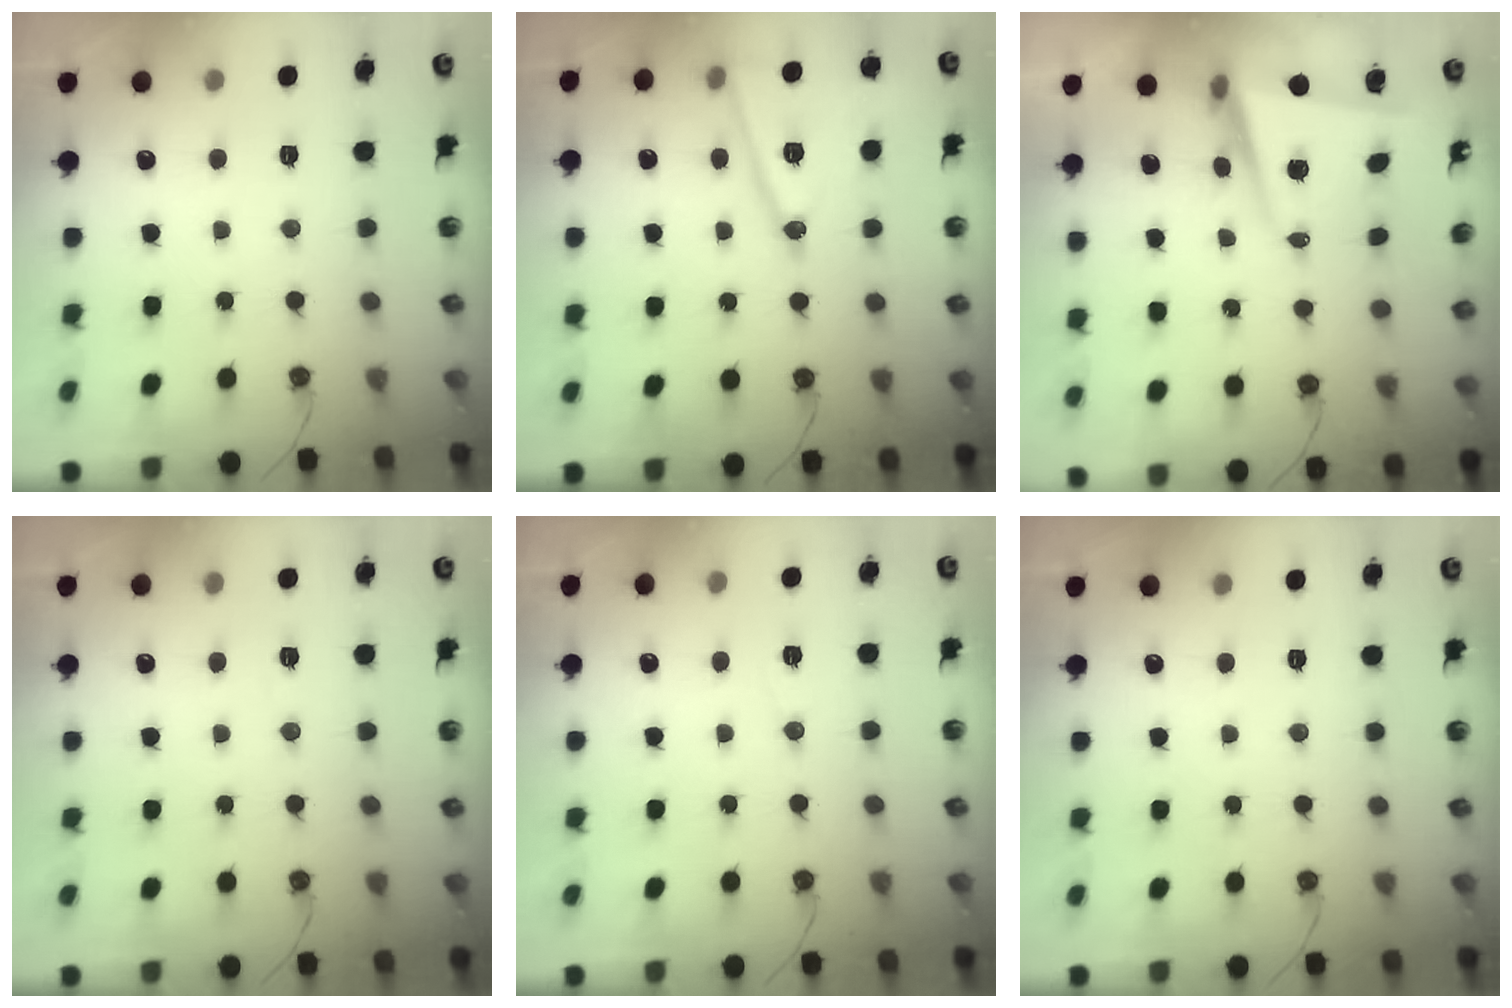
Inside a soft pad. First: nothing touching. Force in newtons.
{"total": 14.8, "press": 14.4, "slide": 3.4}
{"total": 5.8, "press": 5.7, "slide": 1.5}
{"total": 2.9, "press": 2.2, "slide": 1.9}
{"total": 5.9, "press": 3.8, "slide": 4.5}
{"total": 0.0}